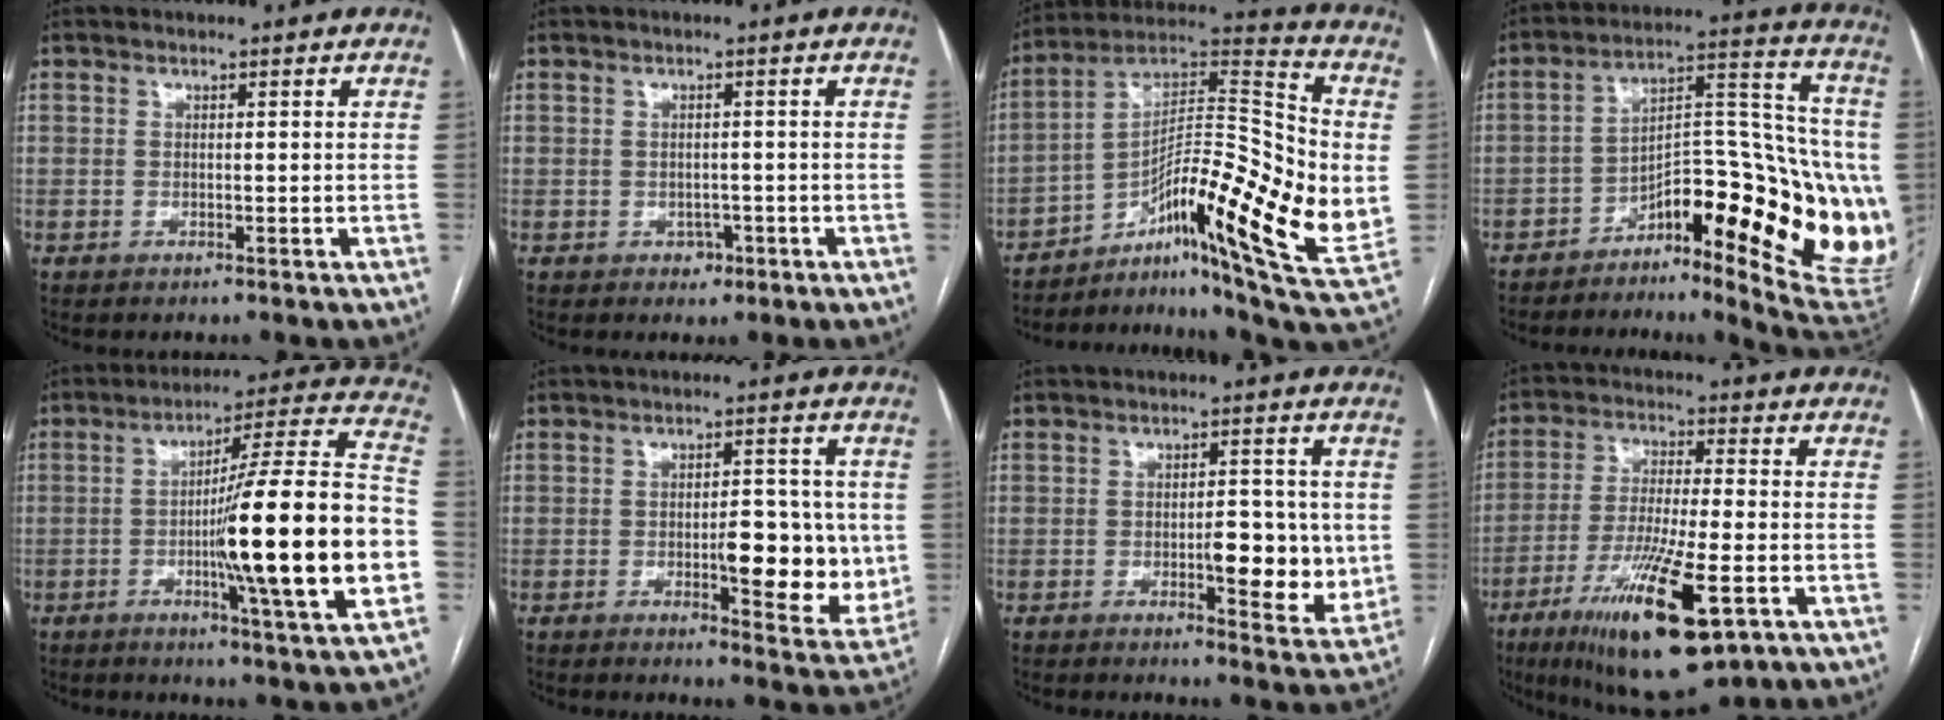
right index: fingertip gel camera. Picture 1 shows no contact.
{"total": 2.1, "force": [-0.9, 1.7, 0.7], "torque": [-0.001, 0.005, -0.008]}
{"total": 23.8, "force": [-4.2, 4.7, 23.0], "torque": [-0.347, 0.014, -0.066]}
{"total": 19.3, "force": [-5.8, 5.8, 17.4], "torque": [-0.204, 0.038, -0.077]}
{"total": 23.6, "force": [-4.5, 0.0, 23.2], "torque": [-0.305, 0.004, -0.076]}
{"total": 10.7, "force": [-1.0, 3.7, 10.0], "torque": [-0.119, -0.001, -0.006]}
{"total": 8.5, "force": [-0.9, 3.0, 8.0], "torque": [-0.098, -0.005, -0.006]}
{"total": 17.2, "force": [-8.0, 3.0, 14.9], "torque": [-0.276, -0.035, -0.128]}